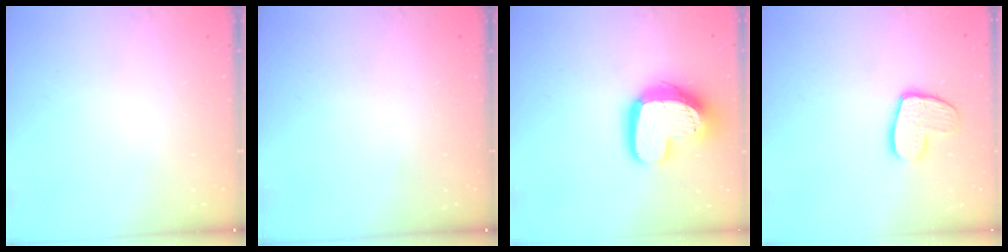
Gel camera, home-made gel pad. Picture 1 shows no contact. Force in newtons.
{"total": 0.0}
{"total": 17.0, "press": 17.0, "slide": 1.7}
{"total": 11.9, "press": 11.9, "slide": 0.9}